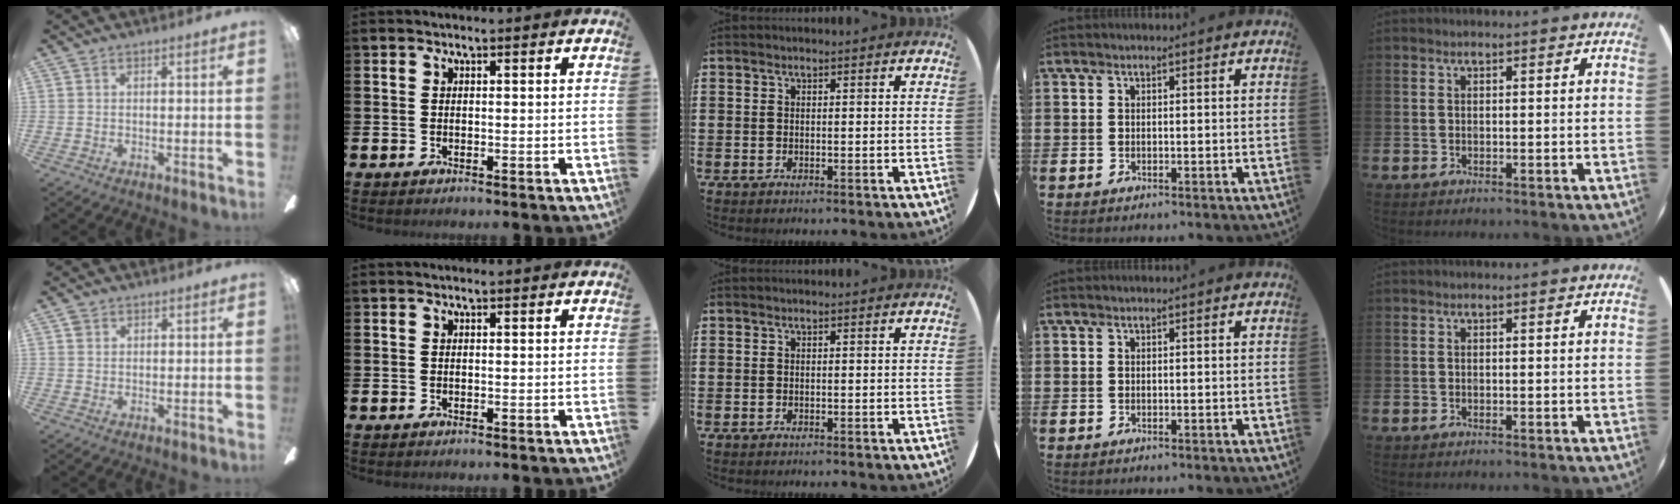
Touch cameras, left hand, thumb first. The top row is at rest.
{"thumb": {"total": 1.1, "force": [0.6, 0.9, 0.3], "torque": [-0.008, 0.003, 0.012]}}